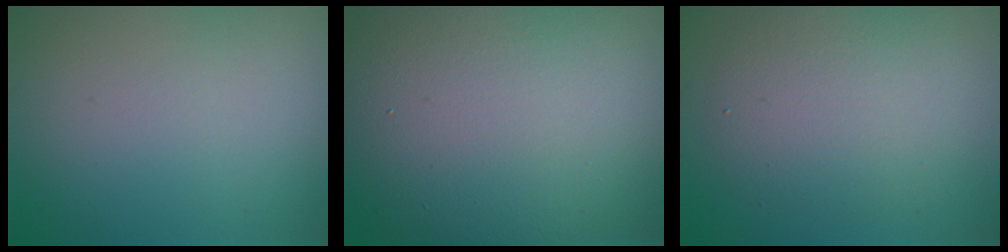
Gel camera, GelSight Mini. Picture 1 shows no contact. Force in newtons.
{"total": 16.2, "press": 16.1, "slide": 1.0}
{"total": 4.8, "press": 4.7, "slide": 0.5}